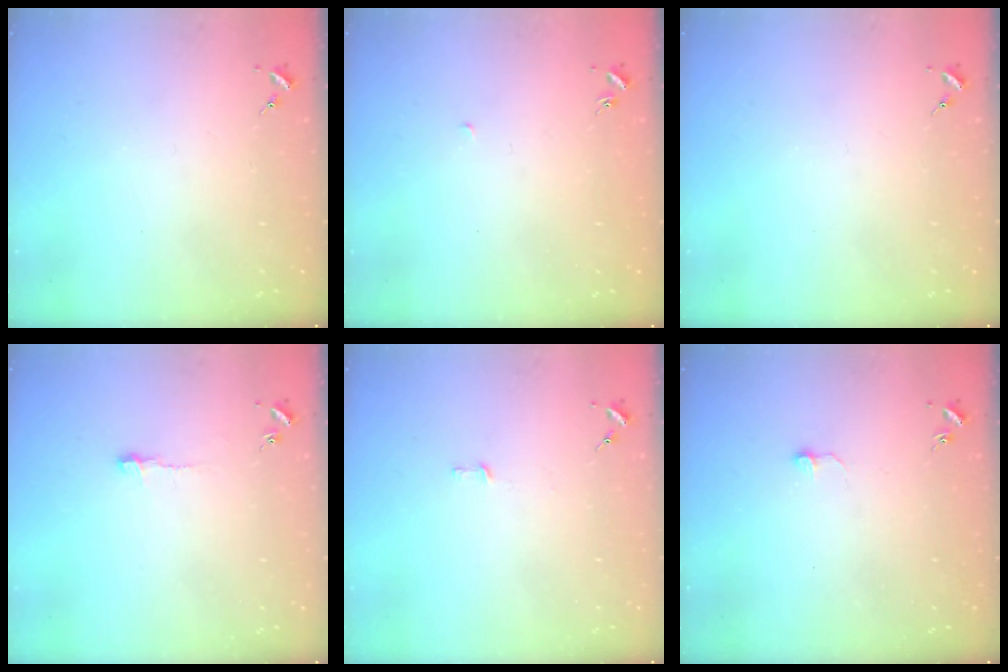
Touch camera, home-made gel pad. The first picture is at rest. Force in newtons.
{"total": 1.6, "press": 1.6, "slide": 0.1}
{"total": 0.0}
{"total": 4.0, "press": 4.0, "slide": 0.4}
{"total": 3.0, "press": 3.0, "slide": 0.2}
{"total": 3.8, "press": 3.8, "slide": 0.3}